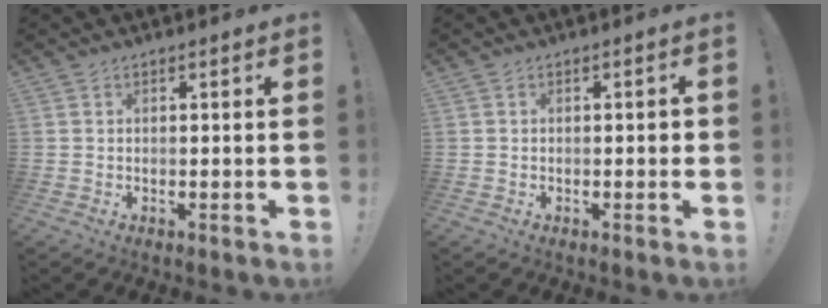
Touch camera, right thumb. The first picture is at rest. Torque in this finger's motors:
{"motor_torque": [0.24, 0.32, 0.31, -0.37, 0.04]}